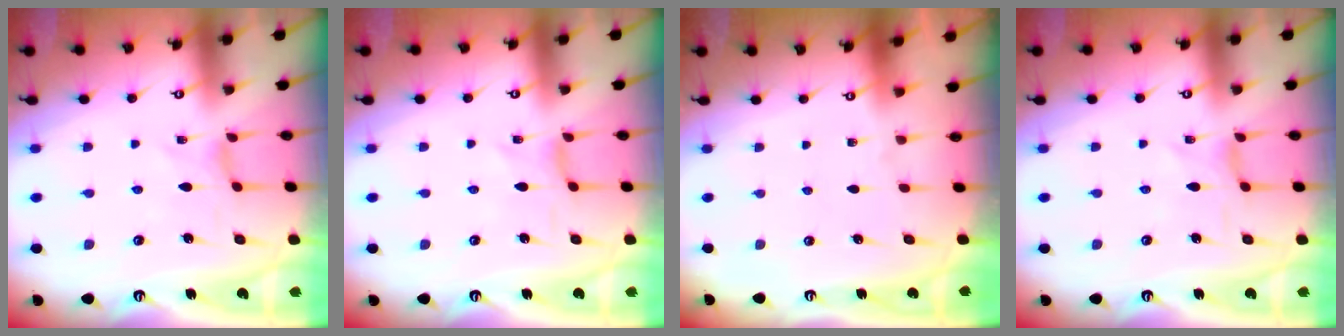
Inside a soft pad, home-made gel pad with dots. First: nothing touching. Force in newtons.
{"total": 0.6, "press": 0.5, "slide": 0.3}
{"total": 0.0}
{"total": 0.7, "press": 0.7, "slide": 0.2}